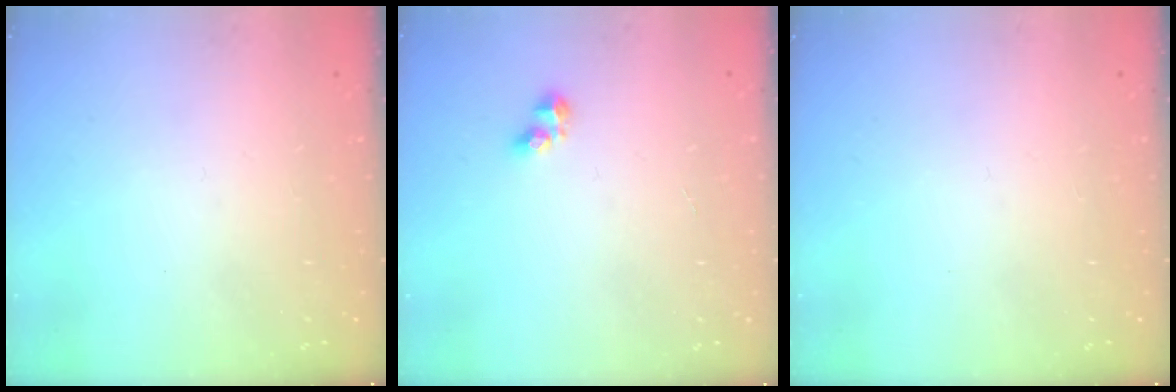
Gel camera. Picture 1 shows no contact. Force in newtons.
{"total": 2.6, "press": 2.5, "slide": 0.7}
{"total": 0.0}